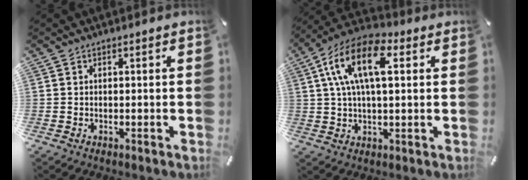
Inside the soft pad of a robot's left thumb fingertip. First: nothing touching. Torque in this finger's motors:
{"motor_torque": [0.46, 0.67, 1.82, -0.95, 0.55]}